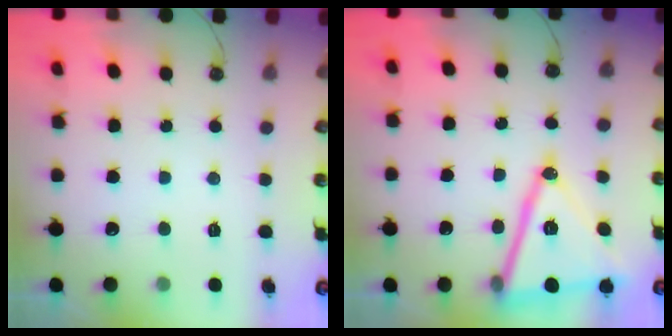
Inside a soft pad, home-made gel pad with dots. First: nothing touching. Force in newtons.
{"total": 18.6, "press": 18.3, "slide": 3.4}